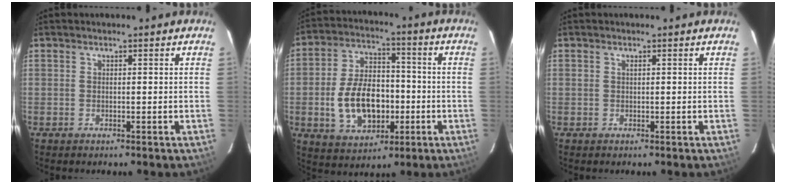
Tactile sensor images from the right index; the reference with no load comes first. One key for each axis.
{"total": 14.4, "fx": -3.2, "fy": 8.6, "fz": 11.1, "tx": -0.226, "ty": 0.014, "tz": -0.041}
{"total": 0.0}